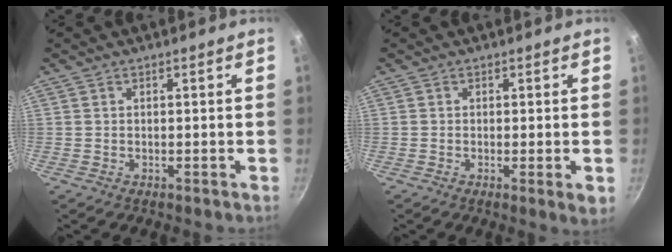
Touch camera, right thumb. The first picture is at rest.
{"total": 2.9, "force": [-0.5, 0.3, 2.8], "torque": [-0.044, -0.012, -0.008]}